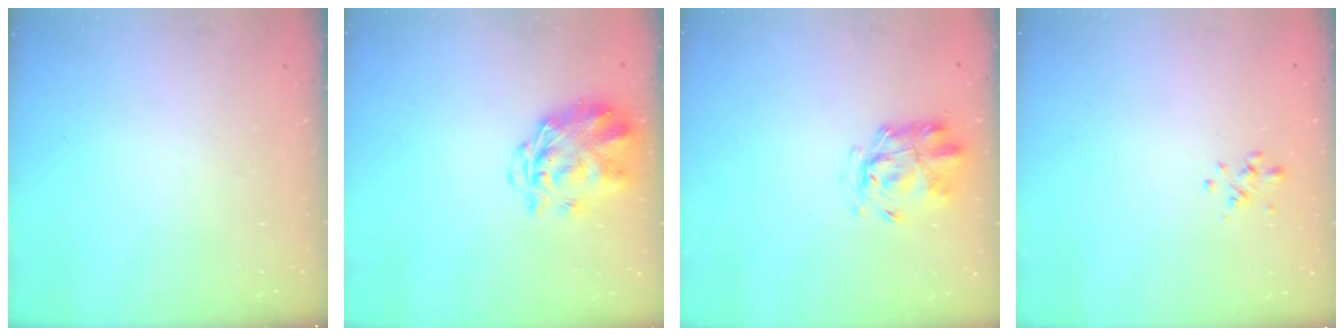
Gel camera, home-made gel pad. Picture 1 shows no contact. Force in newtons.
{"total": 4.0, "press": 3.6, "slide": 1.6}
{"total": 2.9, "press": 2.9, "slide": 0.7}
{"total": 0.8, "press": 0.7, "slide": 0.5}